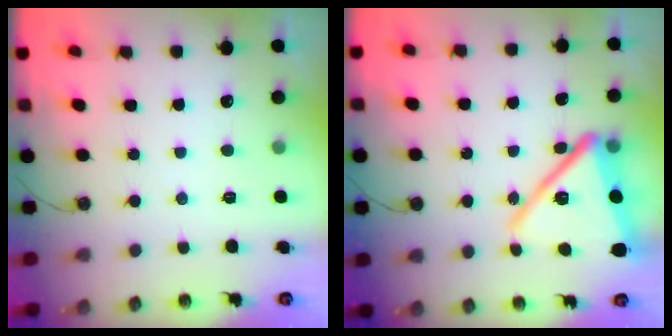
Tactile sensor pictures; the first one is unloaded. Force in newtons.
{"total": 19.9, "press": 19.9, "slide": 1.5}